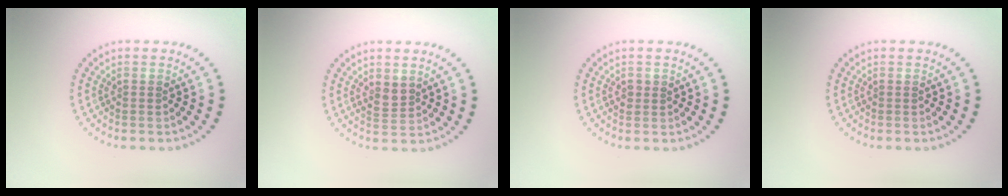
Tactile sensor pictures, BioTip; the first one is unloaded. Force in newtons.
{"total": 1.7, "press": 1.5, "slide": 0.9}
{"total": 1.0, "press": 0.9, "slide": 0.2}
{"total": 0.0}